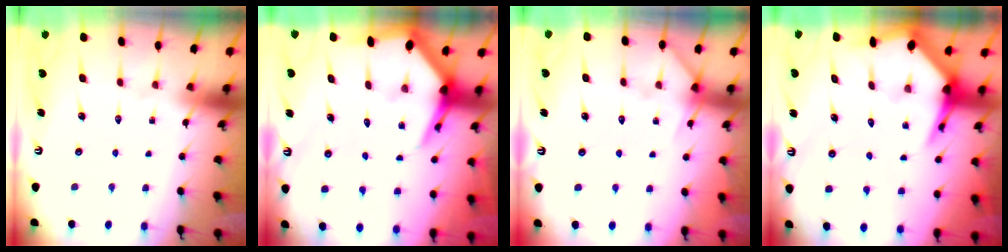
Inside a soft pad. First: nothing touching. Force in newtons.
{"total": 7.2, "press": 7.1, "slide": 0.8}
{"total": 5.3, "press": 5.3, "slide": 0.6}
{"total": 7.1, "press": 7.1, "slide": 0.9}